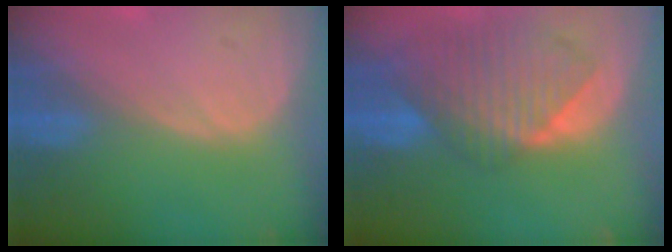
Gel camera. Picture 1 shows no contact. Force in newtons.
{"total": 10.1, "press": 8.8, "slide": 5.0}